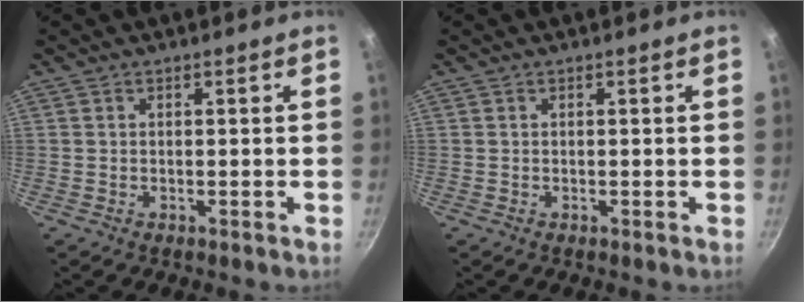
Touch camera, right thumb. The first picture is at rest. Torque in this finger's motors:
{"motor_torque": [-0.02, -0.02, 0.02, 0.00, 0.00]}